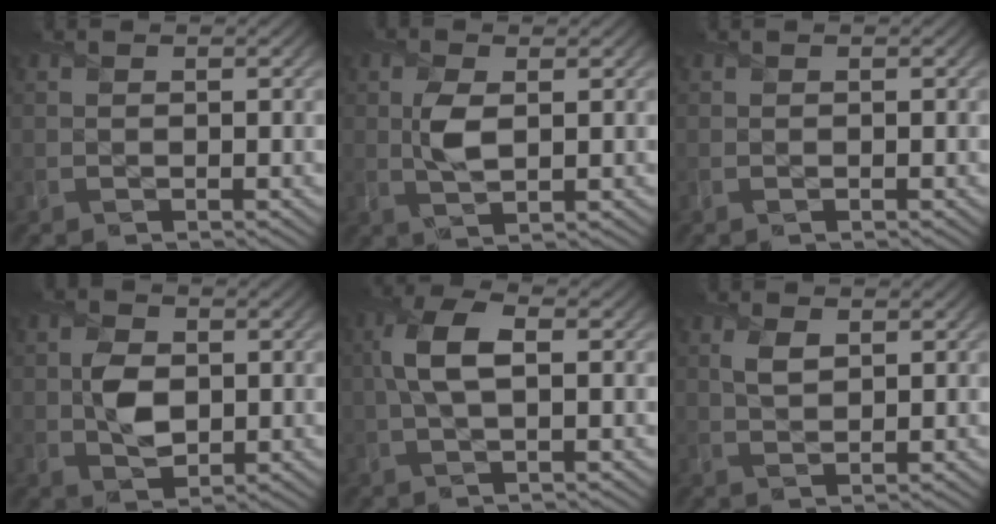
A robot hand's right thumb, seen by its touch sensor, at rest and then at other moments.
{"total": 2.9, "force": [0.9, 1.3, 2.4], "torque": [-0.051, -0.001, 0.019]}
{"total": 0.0}
{"total": 4.4, "force": [0.1, 3.2, 3.0], "torque": [-0.063, -0.006, -0.001]}
{"total": 5.5, "force": [0.8, 2.4, 4.9], "torque": [-0.111, 0.010, 0.009]}
{"total": 2.4, "force": [1.1, 1.3, 1.6], "torque": [-0.041, -0.001, 0.023]}